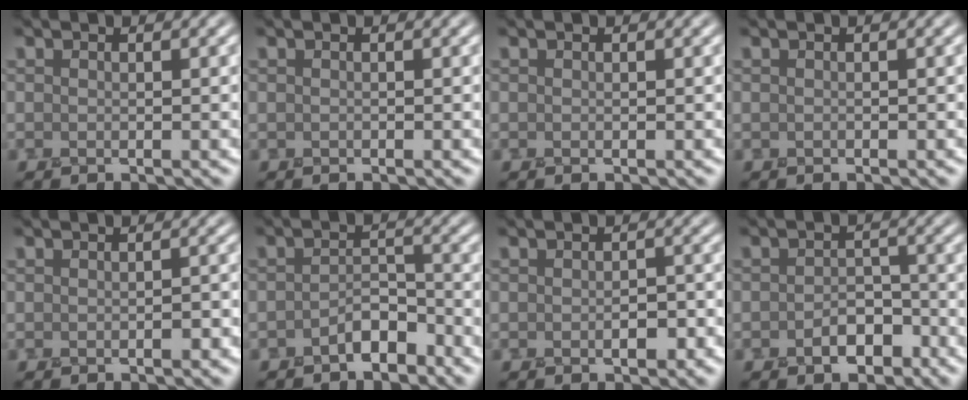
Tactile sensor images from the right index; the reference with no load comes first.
{"total": 0.0}
{"total": 0.0}
{"total": 0.0}
{"total": 1.2, "force": [-0.4, 0.4, 1.0], "torque": [-0.014, 0.005, -0.007]}
{"total": 2.2, "force": [-1.6, 1.0, 1.0], "torque": [-0.011, 0.018, -0.031]}
{"total": 2.1, "force": [-0.7, 1.1, 1.6], "torque": [-0.025, 0.003, -0.009]}
{"total": 3.0, "force": [-1.7, 1.9, 1.6], "torque": [-0.019, 0.009, -0.028]}